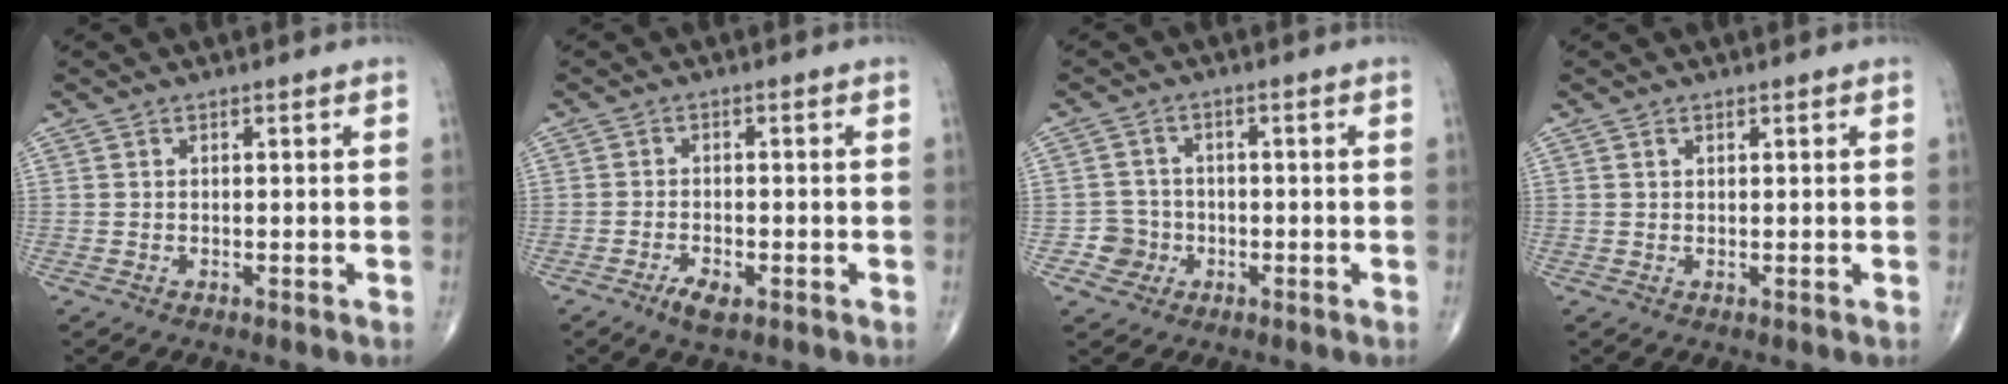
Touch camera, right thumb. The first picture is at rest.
{"total": 3.3, "force": [-1.8, 1.4, 2.4], "torque": [-0.045, 0.002, -0.032]}
{"total": 4.0, "force": [-1.4, 3.8, -0.1], "torque": [0.027, 0.014, -0.028]}
{"total": 0.7, "force": [0.4, 0.4, 0.4], "torque": [-0.006, -0.001, 0.007]}